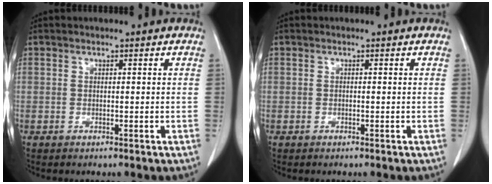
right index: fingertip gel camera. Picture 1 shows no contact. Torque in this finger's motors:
{"motor_torque": [-0.16, 0.04, -0.02, -0.01]}